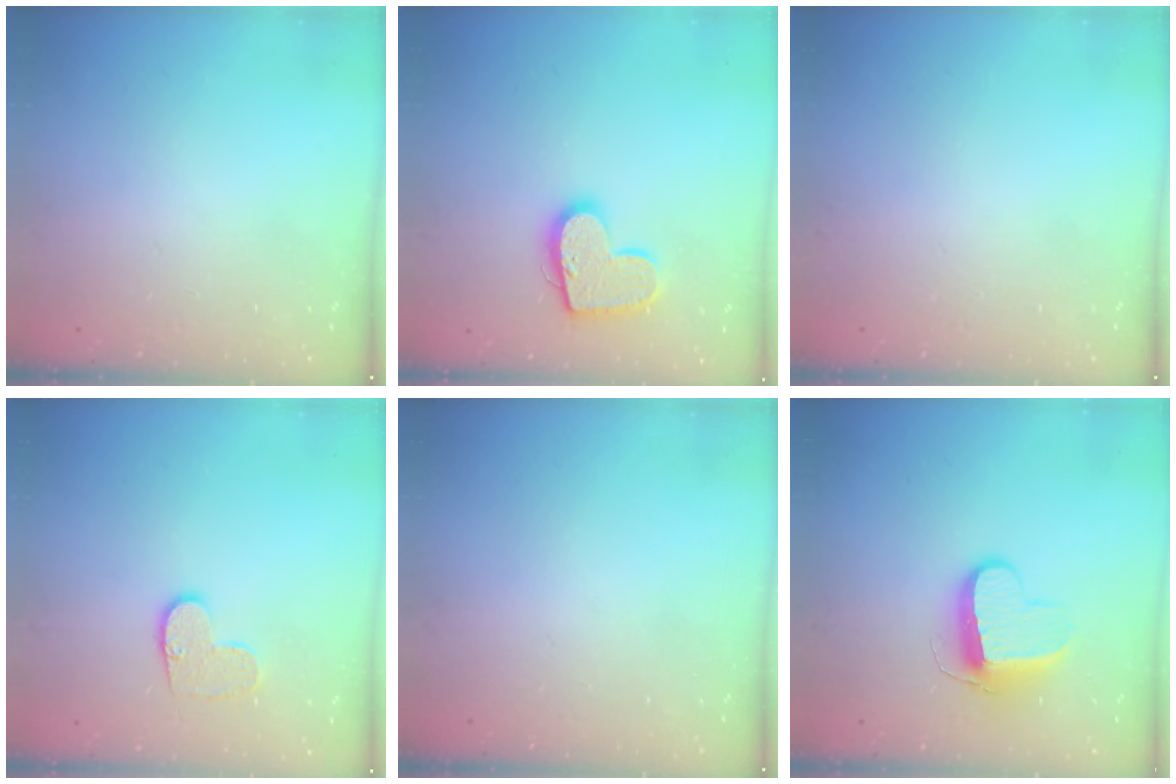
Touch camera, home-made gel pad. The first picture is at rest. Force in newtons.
{"total": 14.3, "press": 14.3, "slide": 0.8}
{"total": 0.0}
{"total": 8.4, "press": 8.4, "slide": 0.3}
{"total": 0.0}
{"total": 10.3, "press": 10.3, "slide": 0.4}